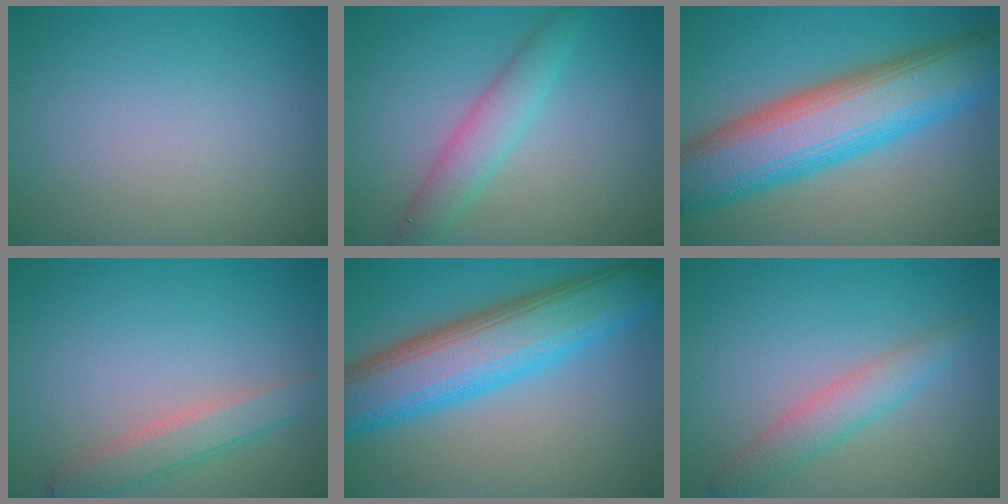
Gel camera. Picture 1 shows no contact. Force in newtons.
{"total": 3.4, "press": 3.4, "slide": 0.1}
{"total": 11.5, "press": 11.5, "slide": 0.3}
{"total": 2.9, "press": 2.9, "slide": 0.1}
{"total": 10.1, "press": 10.1, "slide": 0.4}
{"total": 3.0, "press": 3.0, "slide": 0.1}